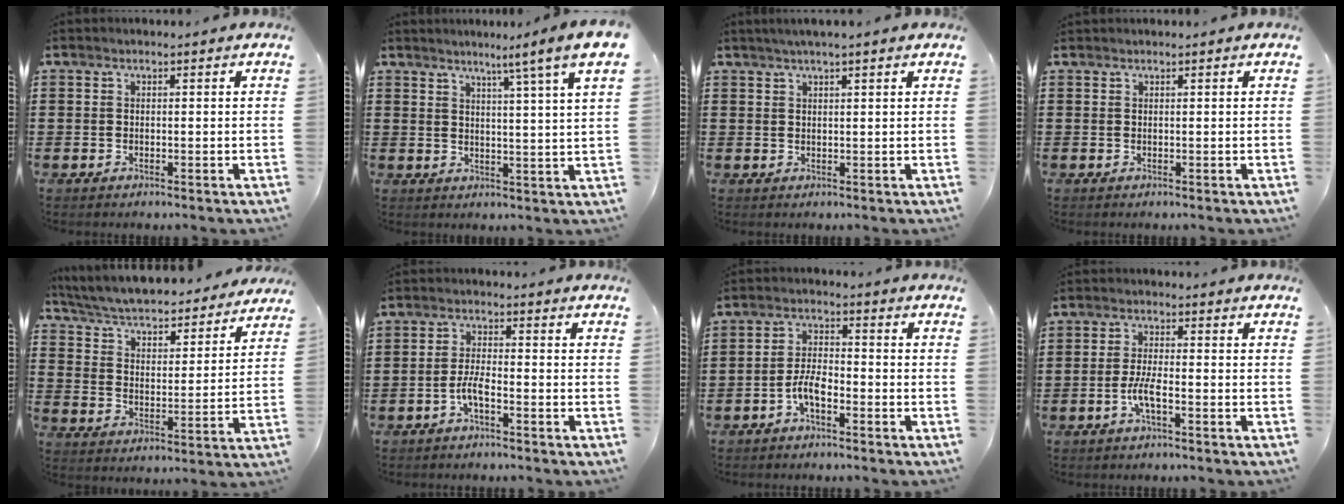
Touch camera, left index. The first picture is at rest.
{"total": 5.4, "force": [3.8, -1.6, 3.5], "torque": [-0.068, -0.031, 0.052]}
{"total": 1.9, "force": [1.5, 0.0, 1.1], "torque": [-0.023, 0.003, 0.028]}
{"total": 0.0}
{"total": 4.9, "force": [4.7, 0.1, 1.2], "torque": [-0.048, -0.040, 0.074]}
{"total": 3.4, "force": [-1.7, 0.7, 2.8], "torque": [-0.070, -0.003, -0.038]}
{"total": 4.4, "force": [-2.3, 1.6, 3.4], "torque": [-0.078, 0.004, -0.049]}
{"total": 4.0, "force": [-1.6, 0.8, 3.5], "torque": [-0.080, -0.003, -0.035]}